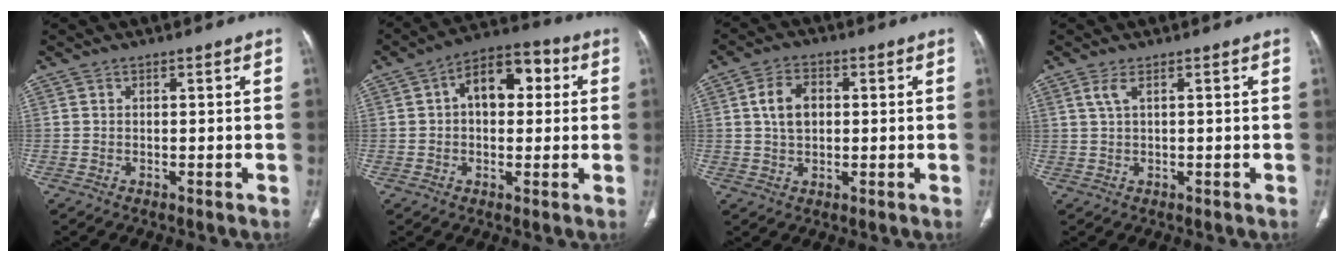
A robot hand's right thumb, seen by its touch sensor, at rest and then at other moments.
{"total": 10.9, "force": [2.2, 6.7, 8.3], "torque": [-0.098, 0.028, 0.026]}
{"total": 6.4, "force": [1.1, 4.2, 4.7], "torque": [-0.081, 0.006, 0.019]}
{"total": 2.1, "force": [1.0, 0.4, 1.8], "torque": [-0.051, 0.007, 0.029]}